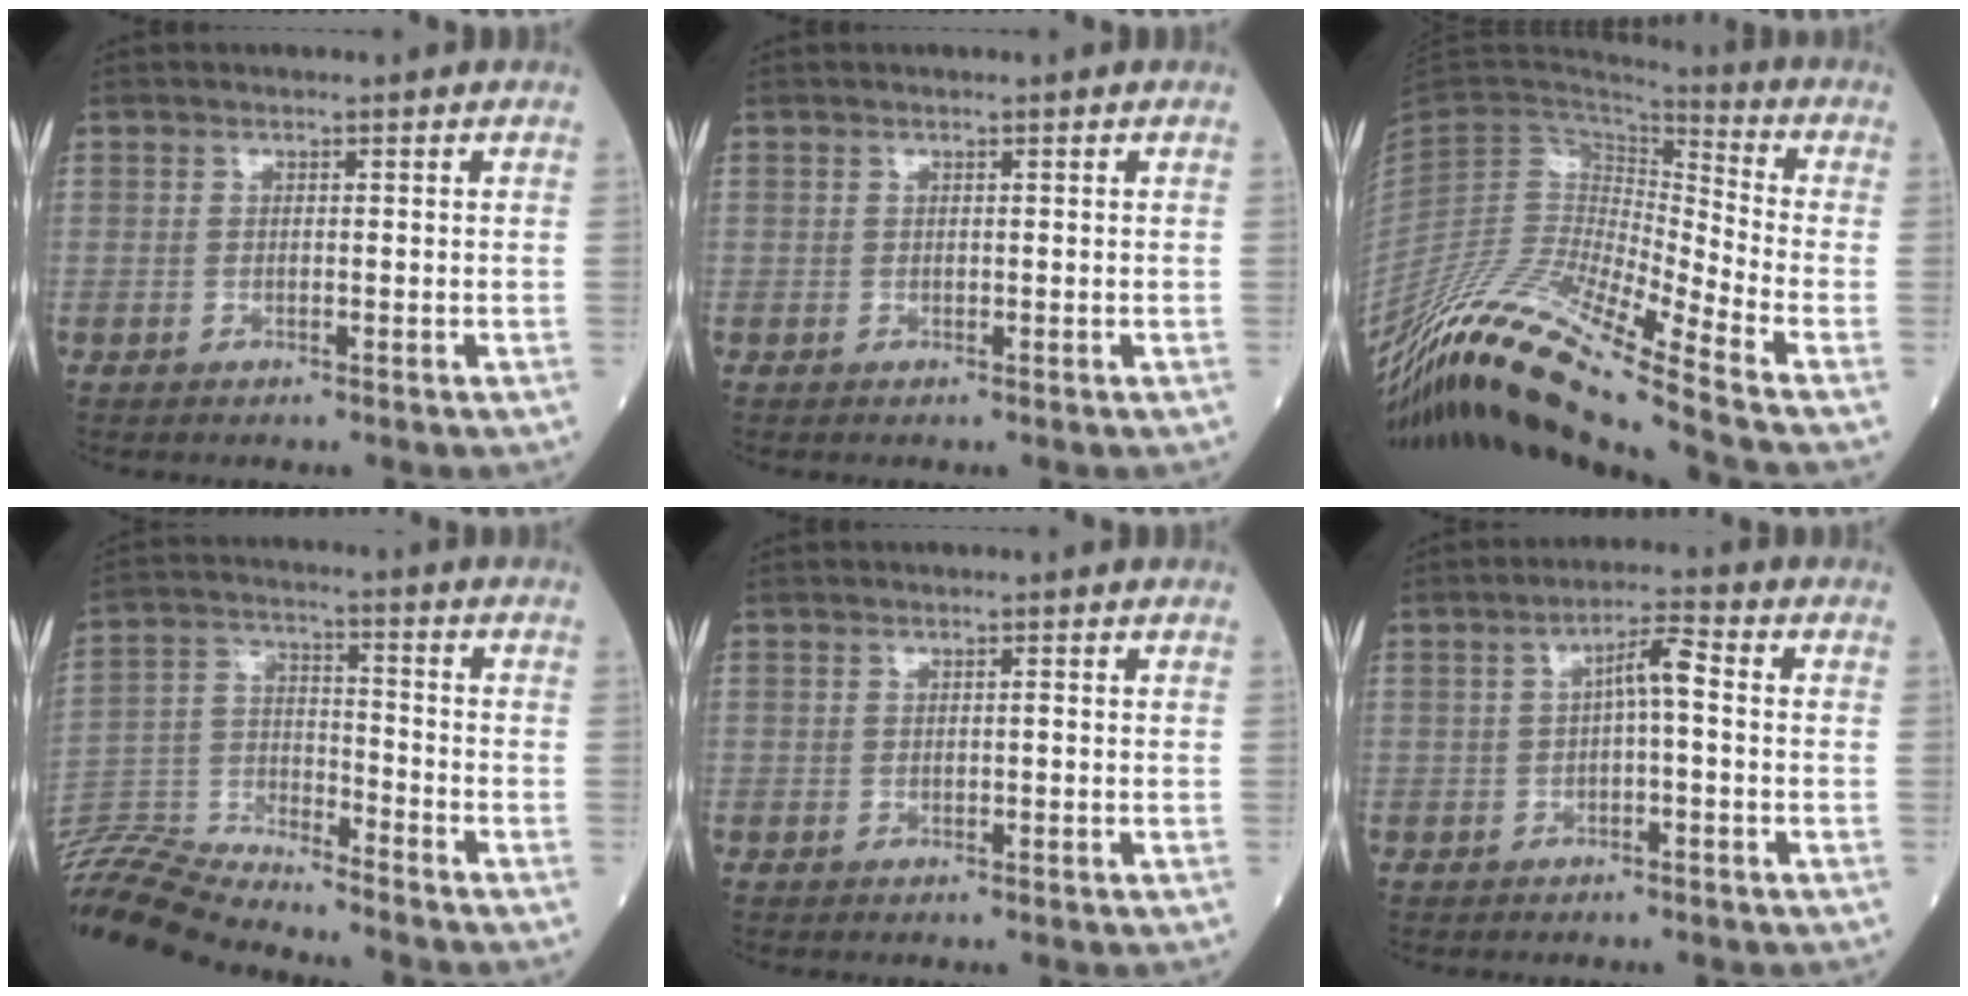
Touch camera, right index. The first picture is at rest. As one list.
[{"total": 0.0}, {"total": 20.0, "force": [-16.0, -1.1, 12.0], "torque": [-0.242, -0.018, -0.309]}, {"total": 13.2, "force": [-13.1, -0.3, 1.3], "torque": [-0.022, 0.023, -0.248]}, {"total": 0.0}, {"total": 3.9, "force": [0.2, 0.7, 3.8], "torque": [-0.056, 0.018, 0.000]}]